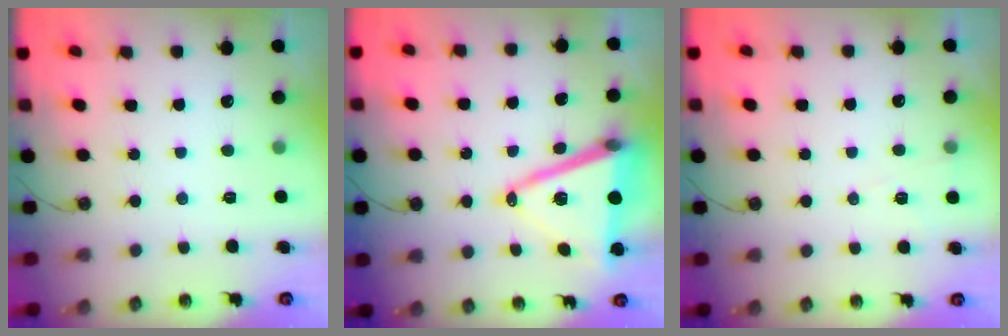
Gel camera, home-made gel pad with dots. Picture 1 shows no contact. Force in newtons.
{"total": 17.0, "press": 16.6, "slide": 3.7}
{"total": 5.7, "press": 4.1, "slide": 4.0}